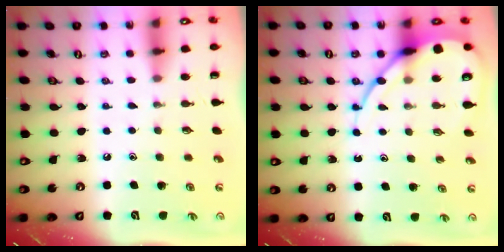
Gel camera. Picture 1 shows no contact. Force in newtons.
{"total": 11.0, "press": 11.0, "slide": 1.1}